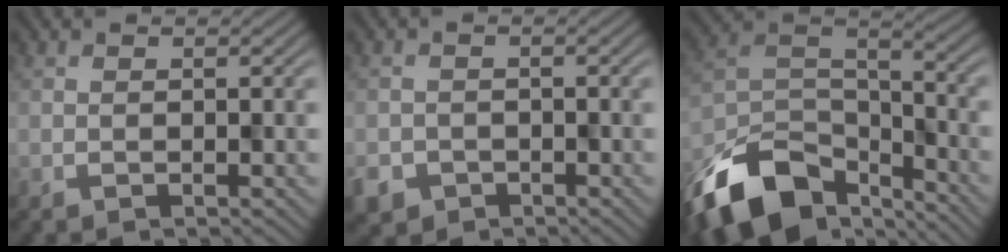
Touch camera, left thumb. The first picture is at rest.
{"total": 2.8, "force": [-1.9, 2.0, 0.3], "torque": [-0.008, -0.012, -0.033]}
{"total": 13.9, "force": [-10.1, 7.0, 6.6], "torque": [-0.154, -0.015, -0.175]}